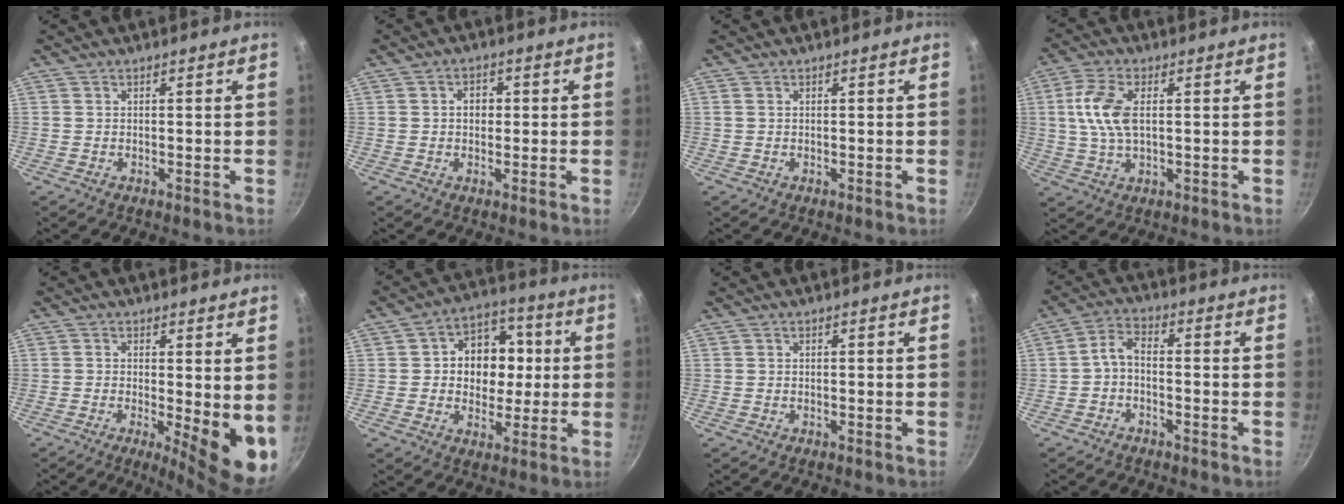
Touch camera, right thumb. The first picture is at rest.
{"total": 3.3, "force": [0.3, 2.6, 2.0], "torque": [-0.013, 0.008, 0.001]}
{"total": 0.0}
{"total": 8.9, "force": [1.3, 4.5, 7.5], "torque": [-0.152, 0.008, 0.021]}
{"total": 9.7, "force": [-0.5, 3.1, 9.2], "torque": [-0.107, -0.016, -0.001]}
{"total": 12.8, "force": [1.2, 10.2, 7.5], "torque": [-0.064, 0.010, 0.009]}
{"total": 0.0}
{"total": 3.9, "force": [-1.6, 2.0, 3.0], "torque": [-0.064, 0.029, -0.036]}